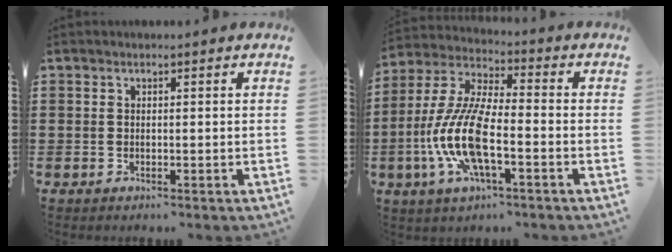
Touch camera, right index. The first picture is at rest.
{"total": 11.4, "force": [-3.8, 3.6, 10.2], "torque": [-0.244, -0.015, -0.076]}